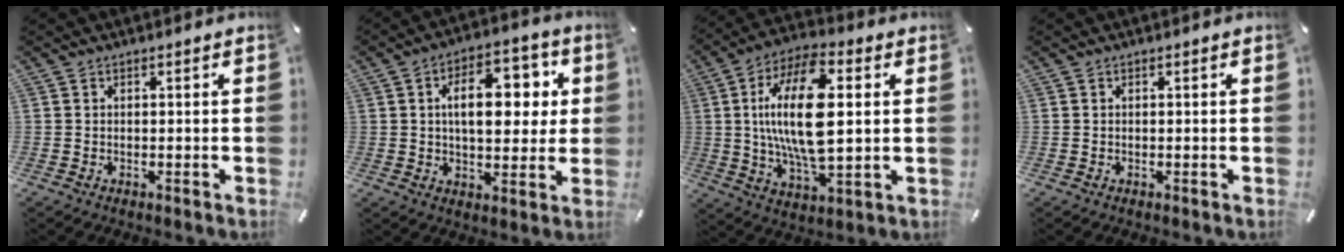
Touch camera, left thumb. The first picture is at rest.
{"total": 13.9, "force": [3.0, 8.1, 10.9], "torque": [-0.151, -0.001, 0.044]}
{"total": 20.2, "force": [2.9, 9.0, 17.8], "torque": [-0.362, -0.008, 0.041]}
{"total": 0.0}